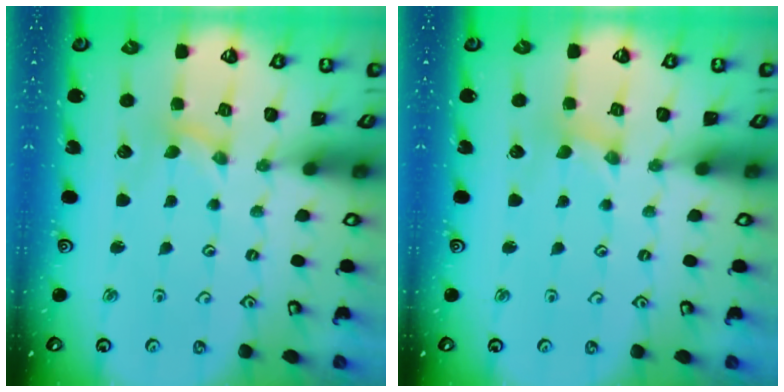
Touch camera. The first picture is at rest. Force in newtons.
{"total": 0.0}